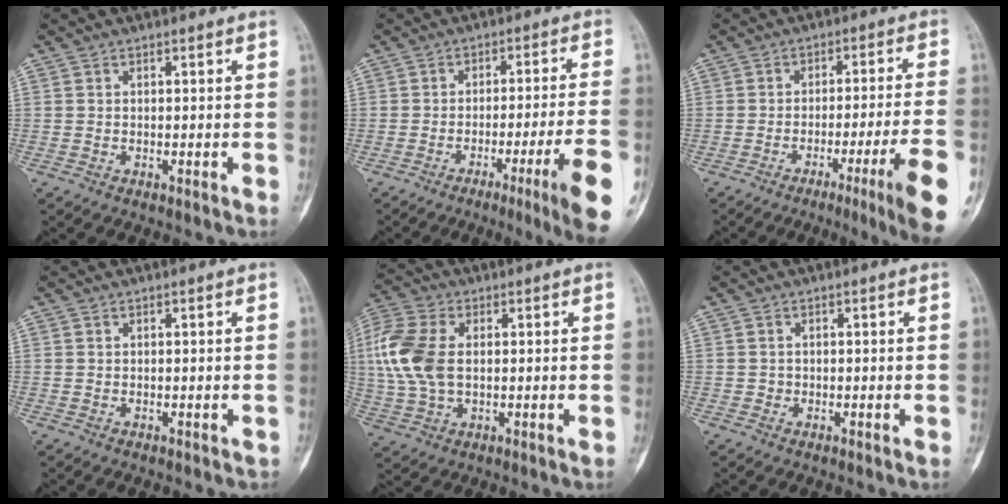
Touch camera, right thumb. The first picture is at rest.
{"total": 13.0, "force": [-6.0, -0.1, 11.6], "torque": [-0.158, 0.004, -0.085]}
{"total": 13.5, "force": [-6.2, 0.0, 12.0], "torque": [-0.158, 0.008, -0.088]}
{"total": 0.0}
{"total": 13.0, "force": [1.4, 8.1, 10.1], "torque": [-0.234, 0.011, 0.027]}
{"total": 0.7, "force": [-0.2, 0.7, 0.1], "torque": [0.004, 0.004, -0.005]}